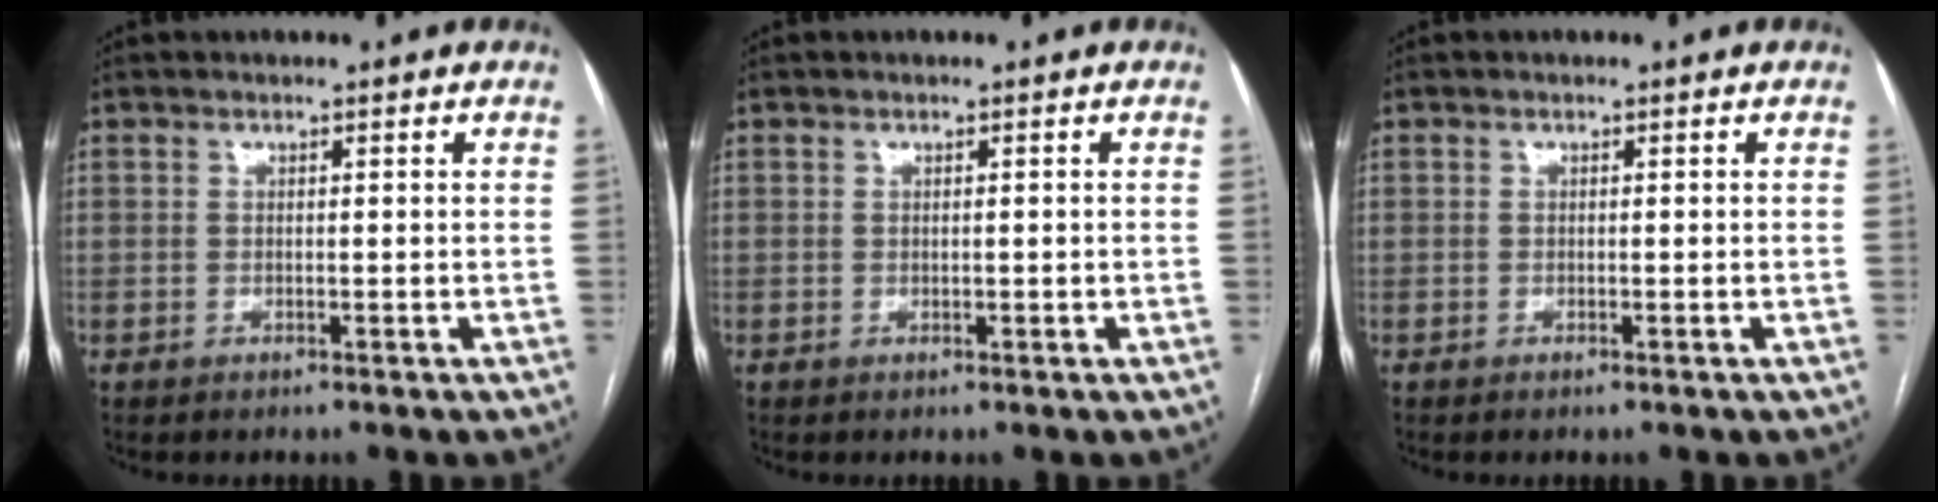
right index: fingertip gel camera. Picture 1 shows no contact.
{"total": 0.0}
{"total": 0.0}